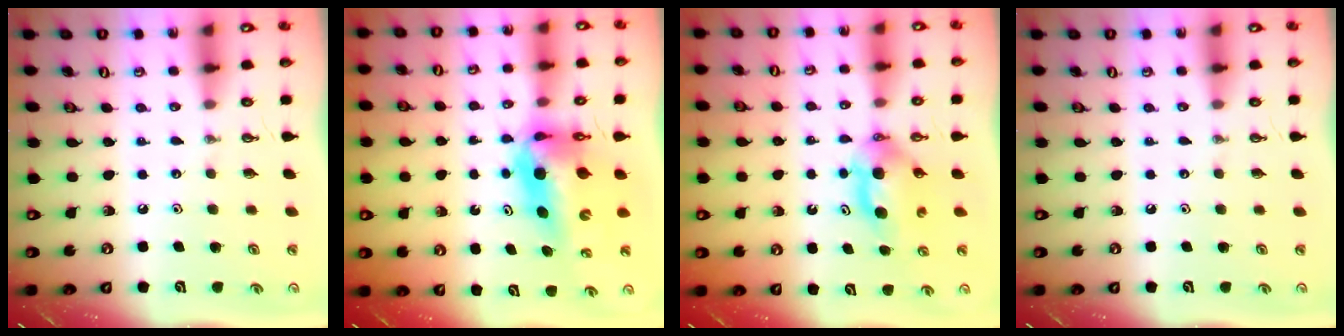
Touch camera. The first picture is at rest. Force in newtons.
{"total": 9.7, "press": 9.5, "slide": 1.7}
{"total": 6.2, "press": 5.6, "slide": 2.7}
{"total": 0.0}